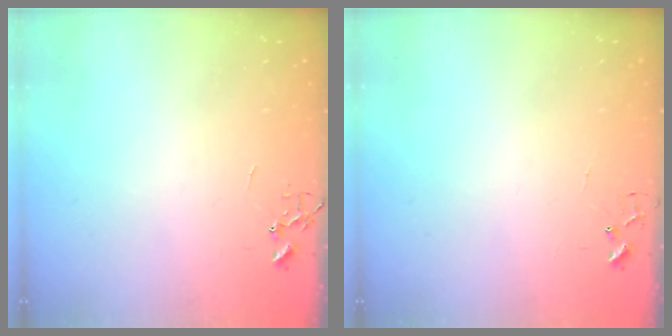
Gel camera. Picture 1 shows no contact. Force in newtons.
{"total": 4.9, "press": 4.8, "slide": 0.4}